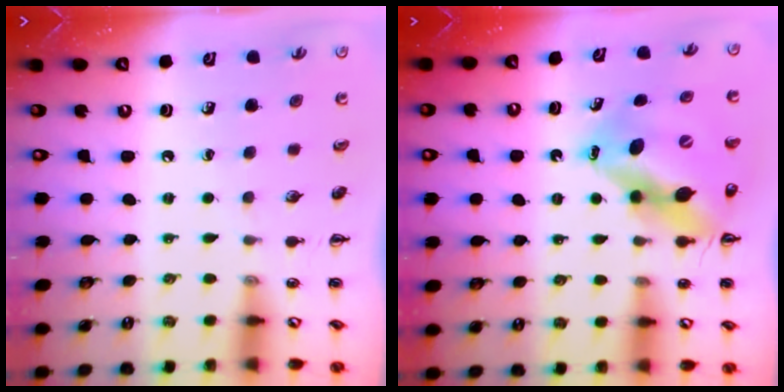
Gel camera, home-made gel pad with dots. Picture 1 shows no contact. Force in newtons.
{"total": 14.7, "press": 14.1, "slide": 4.2}